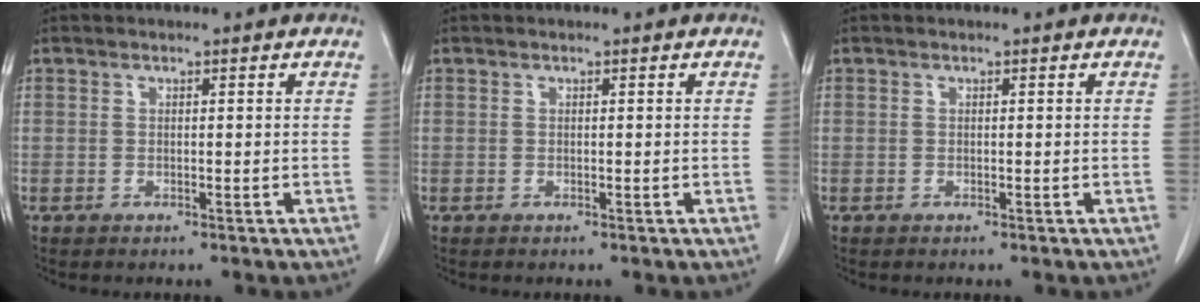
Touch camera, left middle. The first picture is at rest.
{"total": 0.0}
{"total": 0.0}